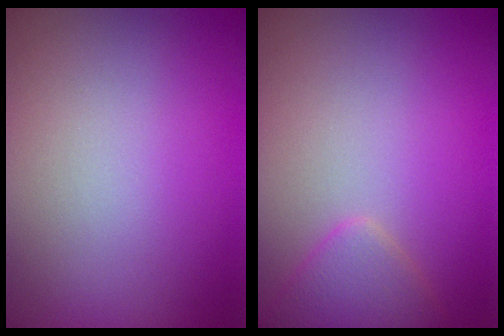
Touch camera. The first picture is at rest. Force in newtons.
{"total": 2.3, "press": 2.3, "slide": 0.2}